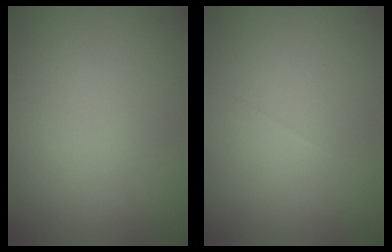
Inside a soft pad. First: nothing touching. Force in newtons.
{"total": 0.0}